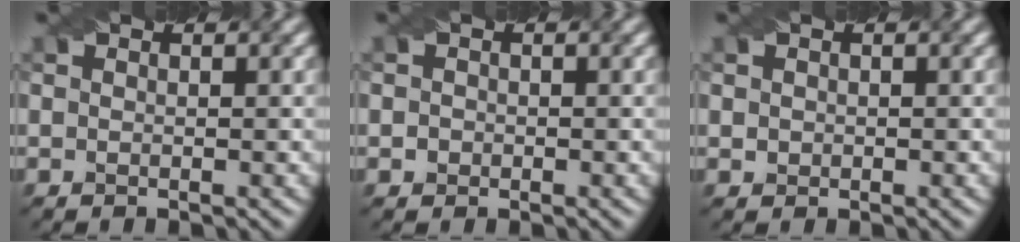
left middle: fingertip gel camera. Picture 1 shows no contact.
{"total": 0.8, "force": [-0.2, 0.8, 0.1], "torque": [0.002, -0.003, -0.006]}
{"total": 0.8, "force": [0.2, 0.8, 0.2], "torque": [0.000, 0.000, 0.004]}